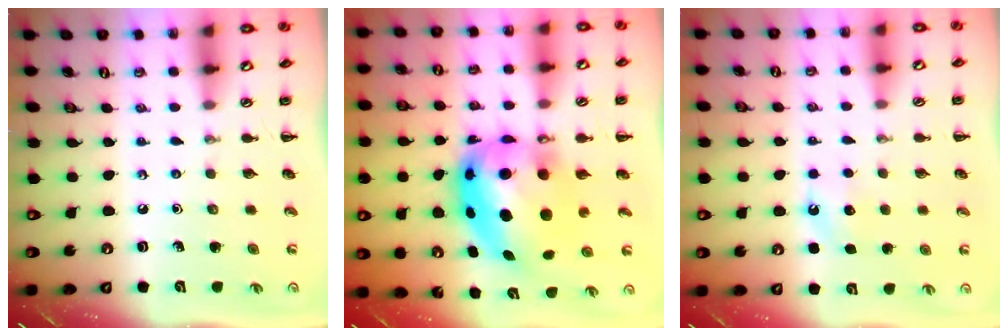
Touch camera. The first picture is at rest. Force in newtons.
{"total": 14.7, "press": 14.3, "slide": 3.6}
{"total": 6.9, "press": 6.6, "slide": 1.8}